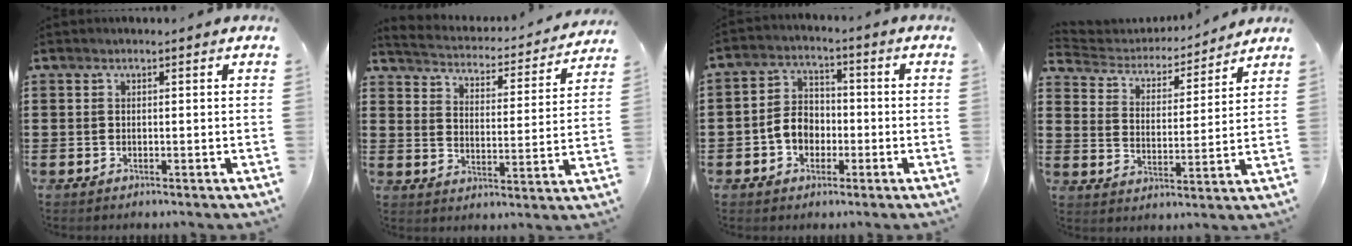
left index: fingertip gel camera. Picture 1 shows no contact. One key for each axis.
{"total": 2.9, "fx": 2.9, "fy": 0.0, "fz": 0.1, "tx": -0.025, "ty": -0.029, "tz": 0.040}
{"total": 5.3, "fx": -1.8, "fy": 4.1, "fz": 2.8, "tx": -0.065, "ty": 0.011, "tz": -0.038}
{"total": 3.6, "fx": 3.4, "fy": 1.0, "fz": 0.3, "tx": -0.030, "ty": -0.028, "tz": 0.051}